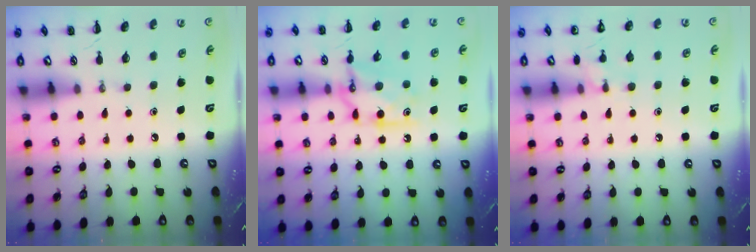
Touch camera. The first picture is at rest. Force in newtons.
{"total": 10.7, "press": 10.7, "slide": 0.3}
{"total": 8.7, "press": 8.5, "slide": 1.8}